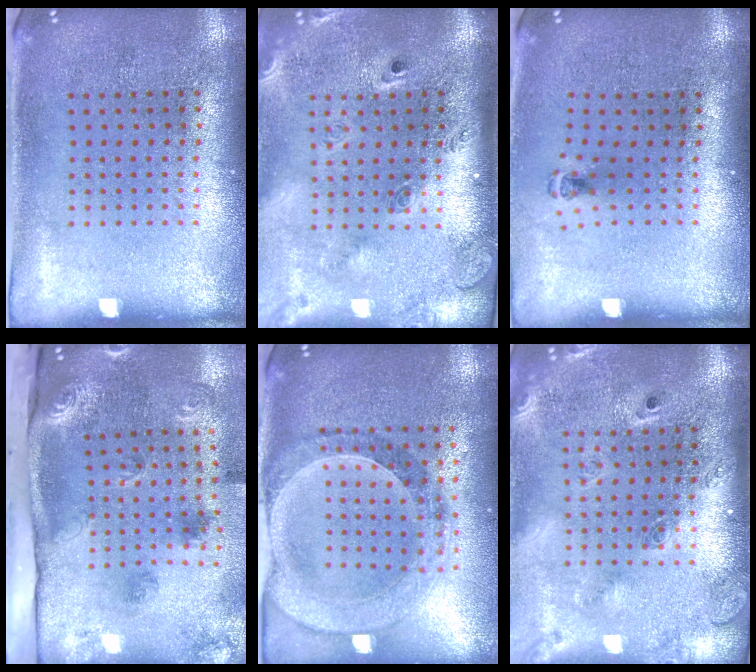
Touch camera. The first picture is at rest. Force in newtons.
{"total": 2.7, "press": 1.8, "slide": 1.9}
{"total": 0.5, "press": 0.4, "slide": 0.4}
{"total": 3.2, "press": 2.1, "slide": 2.4}
{"total": 1.5, "press": 1.5, "slide": 0.4}
{"total": 2.5, "press": 1.8, "slide": 1.7}